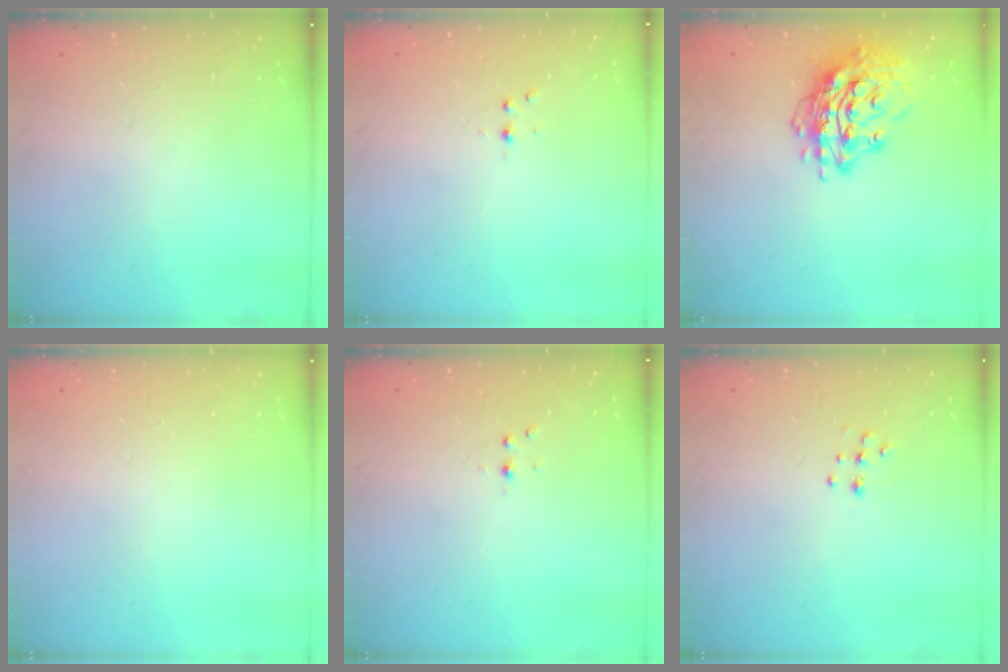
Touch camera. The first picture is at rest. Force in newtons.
{"total": 3.0, "press": 2.6, "slide": 1.5}
{"total": 15.9, "press": 15.8, "slide": 1.3}
{"total": 0.0}
{"total": 3.0, "press": 2.6, "slide": 1.5}
{"total": 7.0, "press": 6.9, "slide": 0.6}